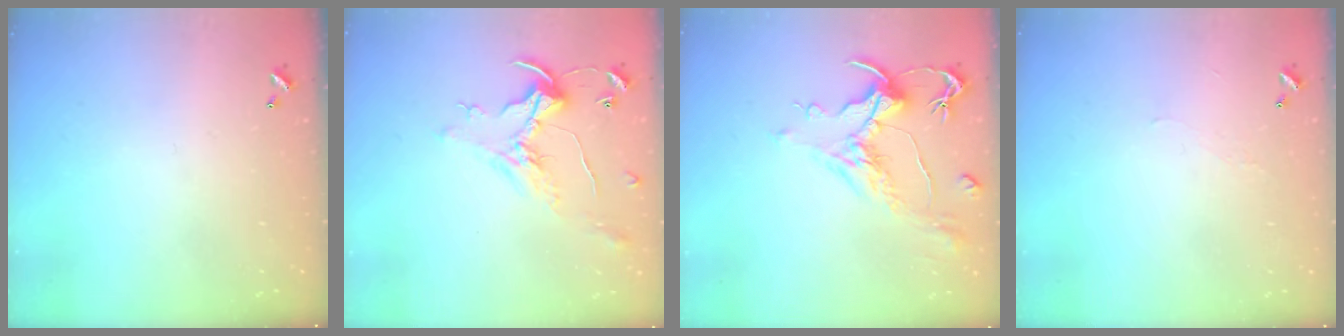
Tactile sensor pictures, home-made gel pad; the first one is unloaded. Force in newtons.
{"total": 1.0, "press": 0.9, "slide": 0.5}
{"total": 1.6, "press": 0.7, "slide": 1.4}
{"total": 0.9, "press": 0.8, "slide": 0.5}